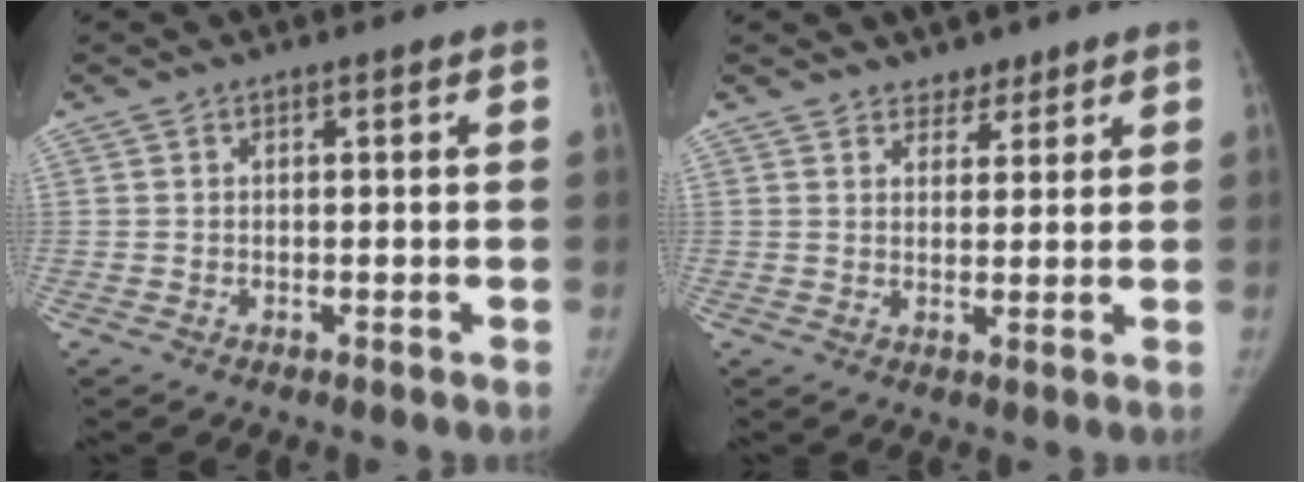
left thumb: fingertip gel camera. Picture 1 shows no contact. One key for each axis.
{"total": 2.9, "fx": 2.5, "fy": 1.6, "fz": 0.4, "tx": 0.016, "ty": -0.016, "tz": 0.035}